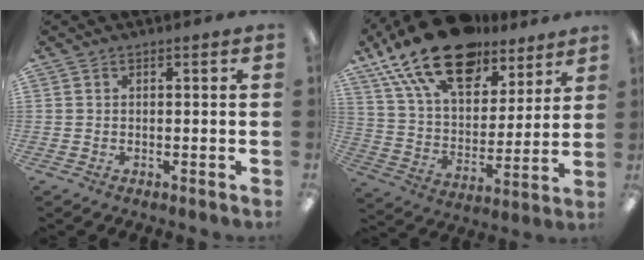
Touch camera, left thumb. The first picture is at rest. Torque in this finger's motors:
{"motor_torque": [0.92, 0.32, 2.23, -0.54, 0.22]}